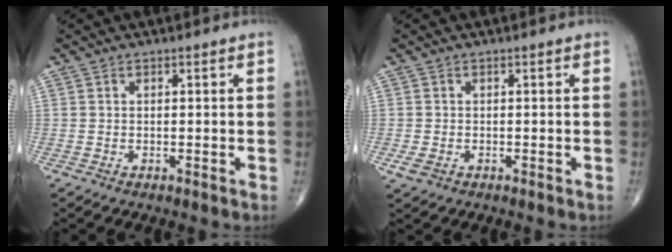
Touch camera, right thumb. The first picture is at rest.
{"total": 2.1, "force": [-0.8, 1.5, 1.3], "torque": [-0.029, -0.002, -0.011]}